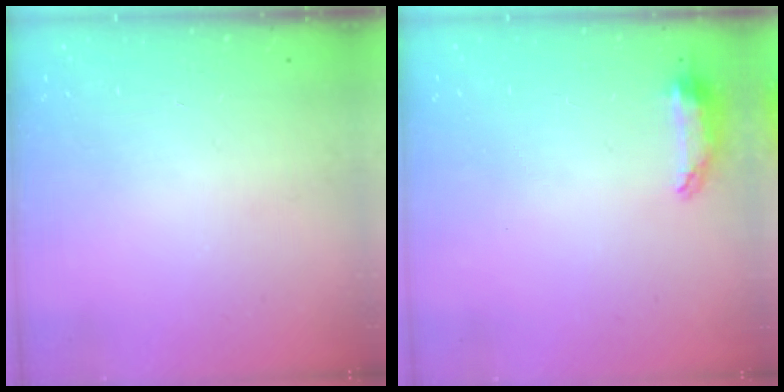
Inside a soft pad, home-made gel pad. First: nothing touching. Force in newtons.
{"total": 6.6, "press": 6.6, "slide": 0.9}